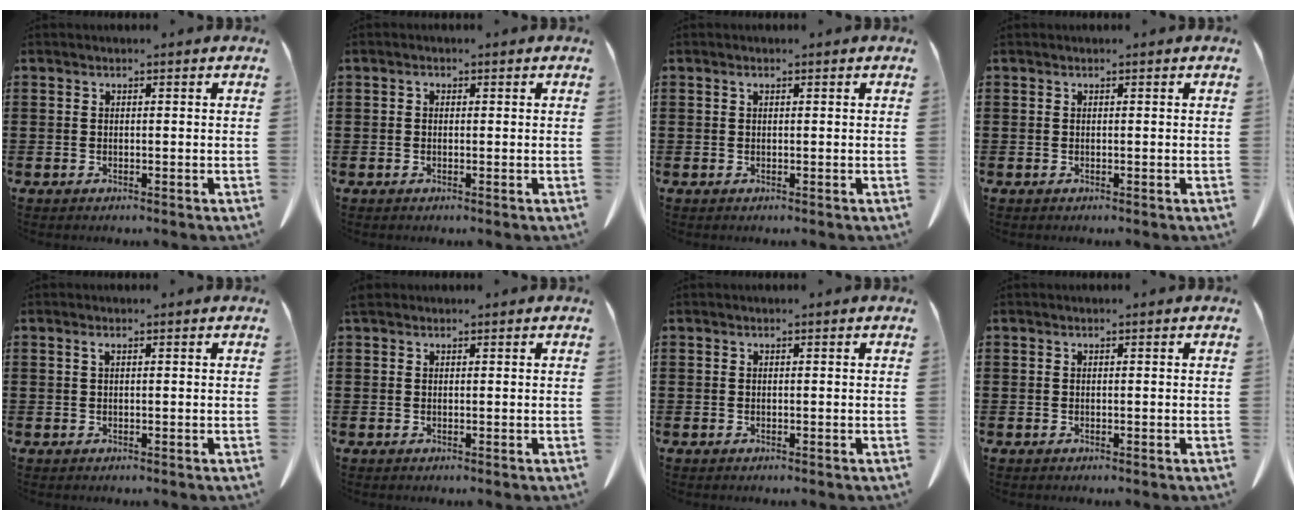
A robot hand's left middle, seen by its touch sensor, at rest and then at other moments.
{"total": 0.7, "force": [-0.1, 0.5, 0.4], "torque": [-0.010, 0.002, -0.002]}
{"total": 0.6, "force": [0.3, 0.2, 0.5], "torque": [-0.011, 0.000, 0.006]}
{"total": 0.0}
{"total": 0.8, "force": [0.4, 0.2, 0.7], "torque": [-0.016, 0.000, 0.007]}
{"total": 1.1, "force": [0.9, 0.7, 0.3], "torque": [-0.012, 0.002, 0.017]}
{"total": 0.0}
{"total": 0.0}